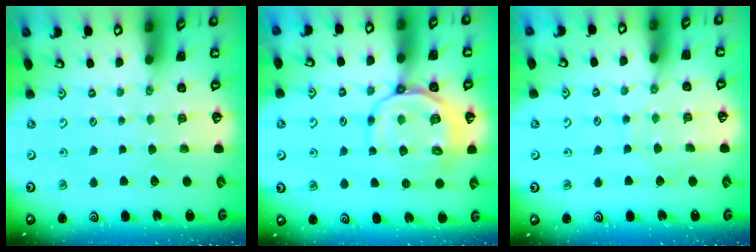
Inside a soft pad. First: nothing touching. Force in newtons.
{"total": 11.8, "press": 11.7, "slide": 1.8}
{"total": 3.0, "press": 2.9, "slide": 0.4}